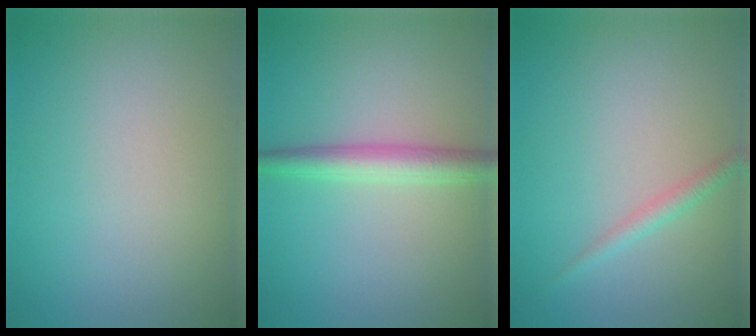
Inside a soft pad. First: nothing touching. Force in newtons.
{"total": 3.0, "press": 3.0, "slide": 0.1}
{"total": 1.4, "press": 1.4, "slide": 0.0}